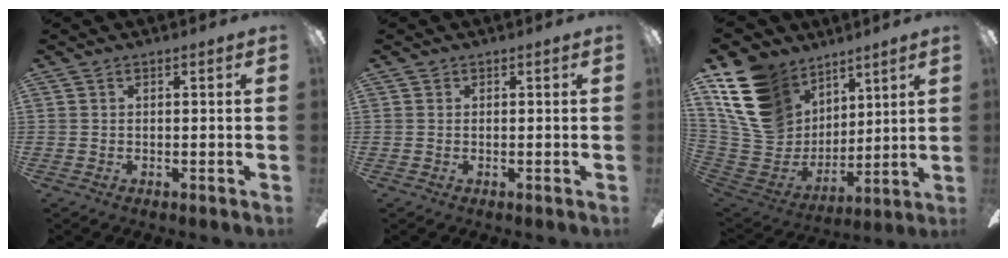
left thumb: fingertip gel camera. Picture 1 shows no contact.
{"total": 0.0}
{"total": 19.6, "force": [9.6, 14.7, 8.8], "torque": [-0.197, -0.048, 0.190]}